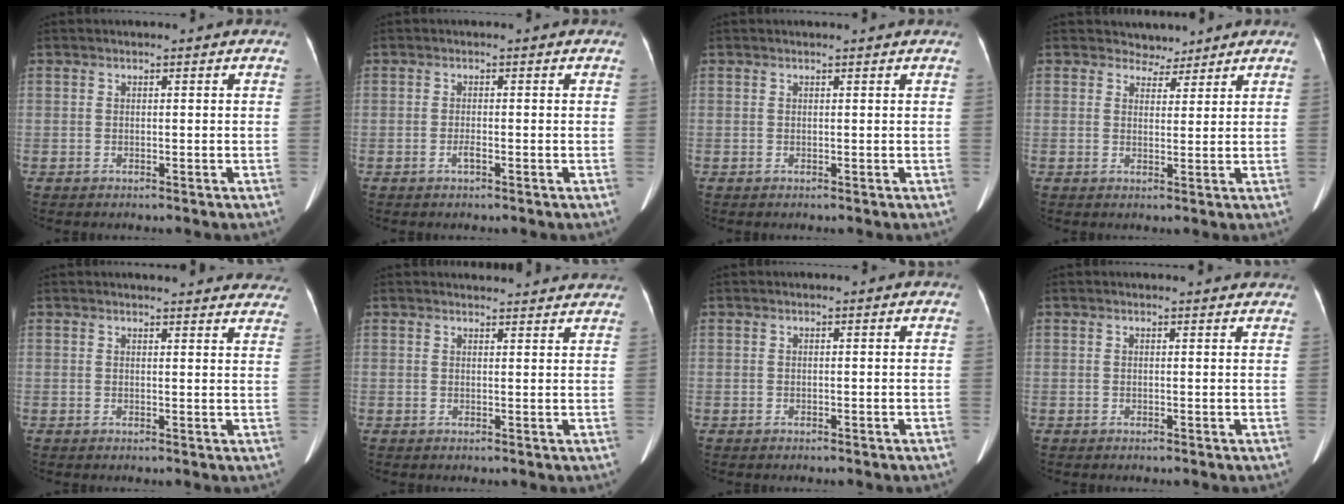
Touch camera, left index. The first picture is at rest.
{"total": 0.8, "force": [-0.4, 0.0, 0.7], "torque": [-0.014, 0.000, -0.007]}
{"total": 1.9, "force": [1.9, -0.1, 0.5], "torque": [-0.009, 0.008, 0.020]}
{"total": 3.0, "force": [2.6, 1.5, -0.5], "torque": [0.011, 0.002, 0.035]}
{"total": 16.7, "force": [15.8, 2.9, 4.6], "torque": [-0.032, -0.025, 0.164]}
{"total": 9.9, "force": [9.6, 1.4, 2.1], "torque": [-0.012, 0.014, 0.094]}
{"total": 0.0}
{"total": 3.4, "force": [3.3, 0.6, 0.6], "torque": [-0.011, 0.006, 0.026]}